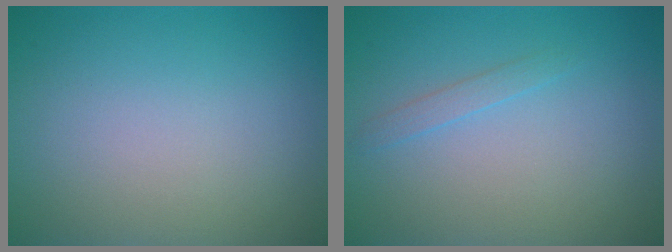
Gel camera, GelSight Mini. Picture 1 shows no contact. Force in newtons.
{"total": 0.9, "press": 0.9, "slide": 0.1}